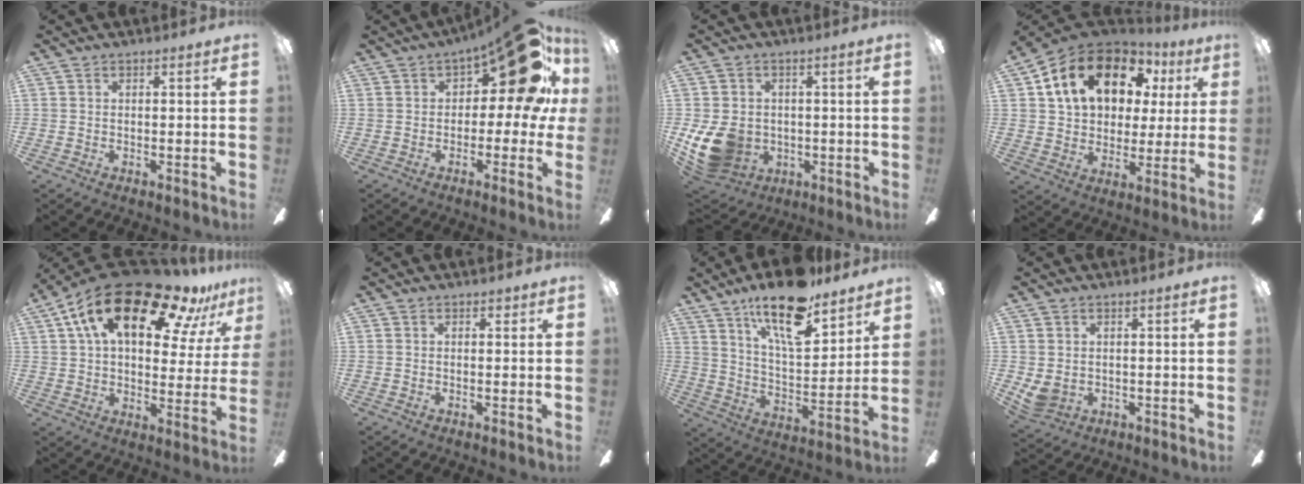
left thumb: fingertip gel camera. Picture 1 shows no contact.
{"total": 20.2, "force": [8.0, 8.2, 16.6], "torque": [-0.228, -0.036, 0.130]}
{"total": 12.3, "force": [-2.0, 10.1, 6.6], "torque": [-0.157, 0.004, -0.032]}
{"total": 18.9, "force": [9.2, 12.3, 10.9], "torque": [-0.193, -0.023, 0.167]}
{"total": 22.8, "force": [13.3, 10.0, 15.6], "torque": [-0.267, -0.062, 0.222]}
{"total": 0.9, "force": [0.5, 0.6, 0.4], "torque": [0.000, 0.000, 0.008]}
{"total": 18.8, "force": [13.6, 6.4, 11.3], "torque": [-0.195, -0.076, 0.230]}
{"total": 3.6, "force": [1.1, 2.9, 1.9], "torque": [-0.051, -0.007, 0.022]}